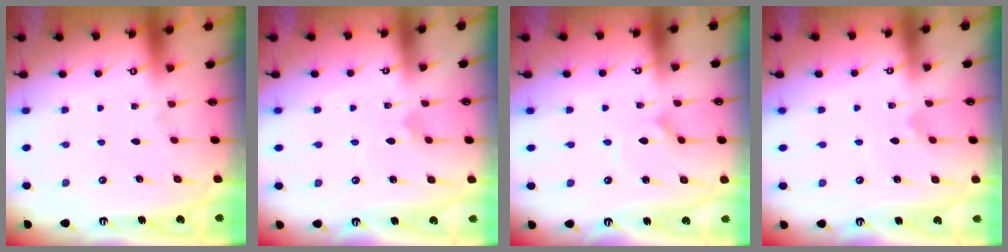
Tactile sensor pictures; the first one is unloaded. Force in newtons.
{"total": 2.5, "press": 2.5, "slide": 0.1}
{"total": 1.9, "press": 1.9, "slide": 0.2}
{"total": 2.0, "press": 2.0, "slide": 0.2}